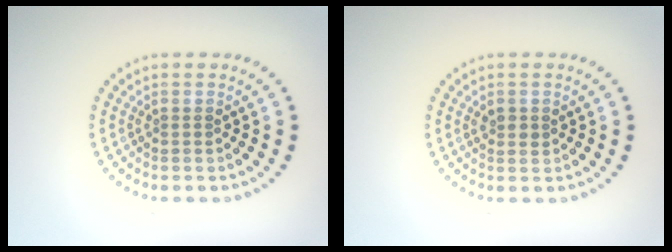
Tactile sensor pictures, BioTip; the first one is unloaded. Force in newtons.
{"total": 1.1, "press": 1.1, "slide": 0.3}